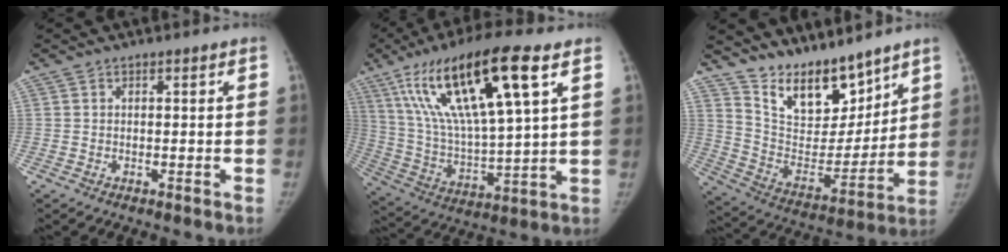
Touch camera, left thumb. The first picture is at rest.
{"total": 23.9, "force": [11.0, 5.2, 20.5], "torque": [-0.386, -0.019, 0.203]}
{"total": 16.6, "force": [13.3, 7.1, 6.9], "torque": [-0.066, -0.079, 0.248]}